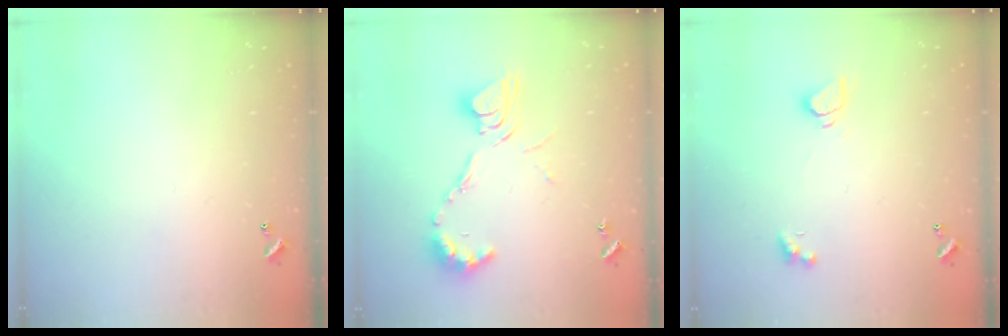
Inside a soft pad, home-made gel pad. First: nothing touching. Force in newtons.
{"total": 11.6, "press": 11.6, "slide": 0.7}
{"total": 1.8, "press": 1.8, "slide": 0.4}